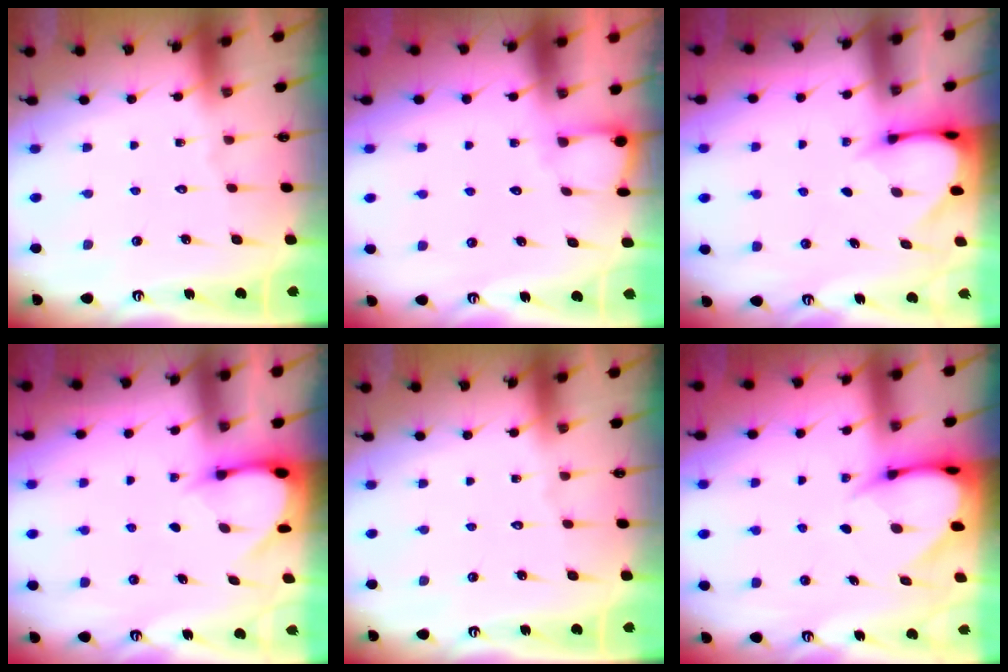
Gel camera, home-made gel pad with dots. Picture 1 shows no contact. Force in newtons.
{"total": 2.8, "press": 2.8, "slide": 0.2}
{"total": 3.1, "press": 3.1, "slide": 0.3}
{"total": 3.7, "press": 3.6, "slide": 0.3}
{"total": 0.0}
{"total": 4.8, "press": 4.8, "slide": 0.4}